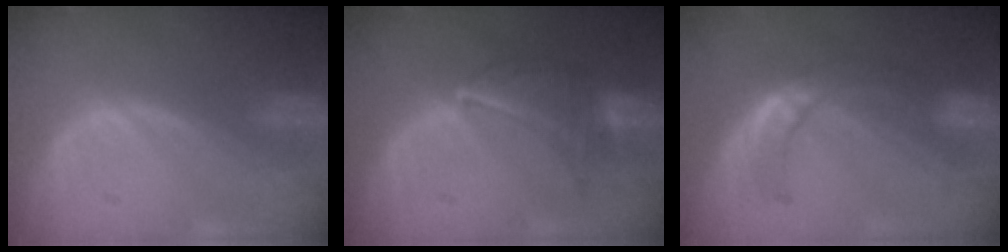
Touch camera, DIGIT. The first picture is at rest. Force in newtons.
{"total": 6.8, "press": 6.7, "slide": 1.4}
{"total": 7.7, "press": 6.5, "slide": 4.2}